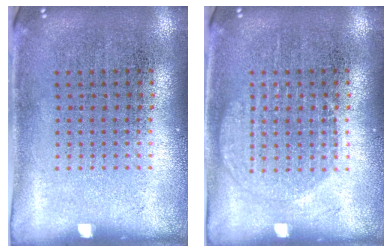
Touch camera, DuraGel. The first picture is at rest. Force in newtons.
{"total": 1.9, "press": 1.8, "slide": 0.4}